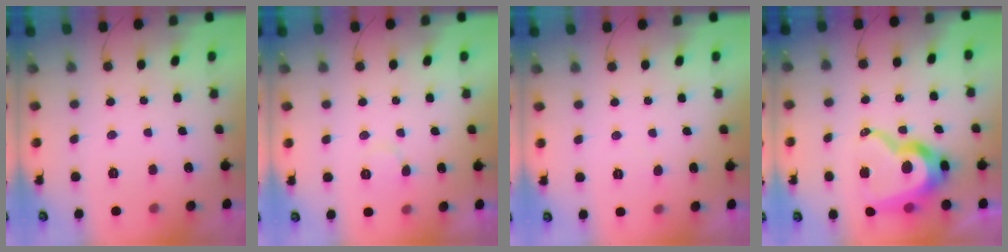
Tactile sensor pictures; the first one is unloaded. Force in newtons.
{"total": 6.3, "press": 6.3, "slide": 0.7}
{"total": 2.6, "press": 2.6, "slide": 0.3}
{"total": 17.8, "press": 17.7, "slide": 1.7}